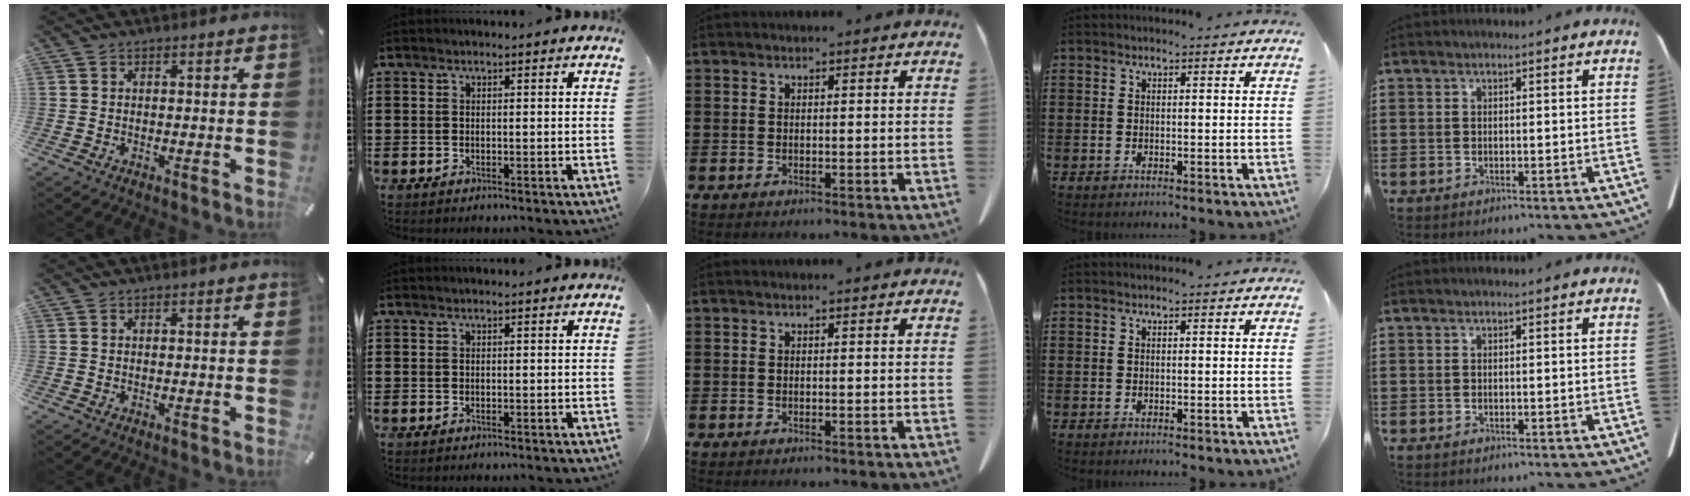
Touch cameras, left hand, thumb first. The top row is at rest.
{}